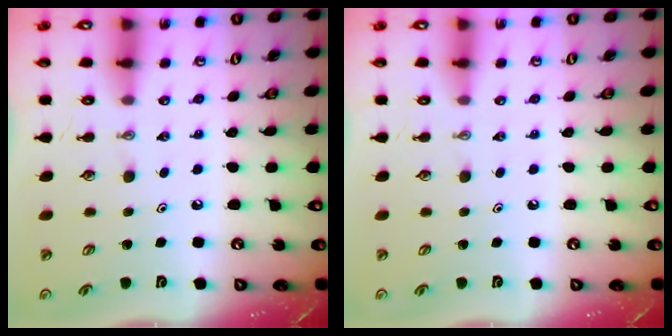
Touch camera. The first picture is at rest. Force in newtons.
{"total": 0.0}